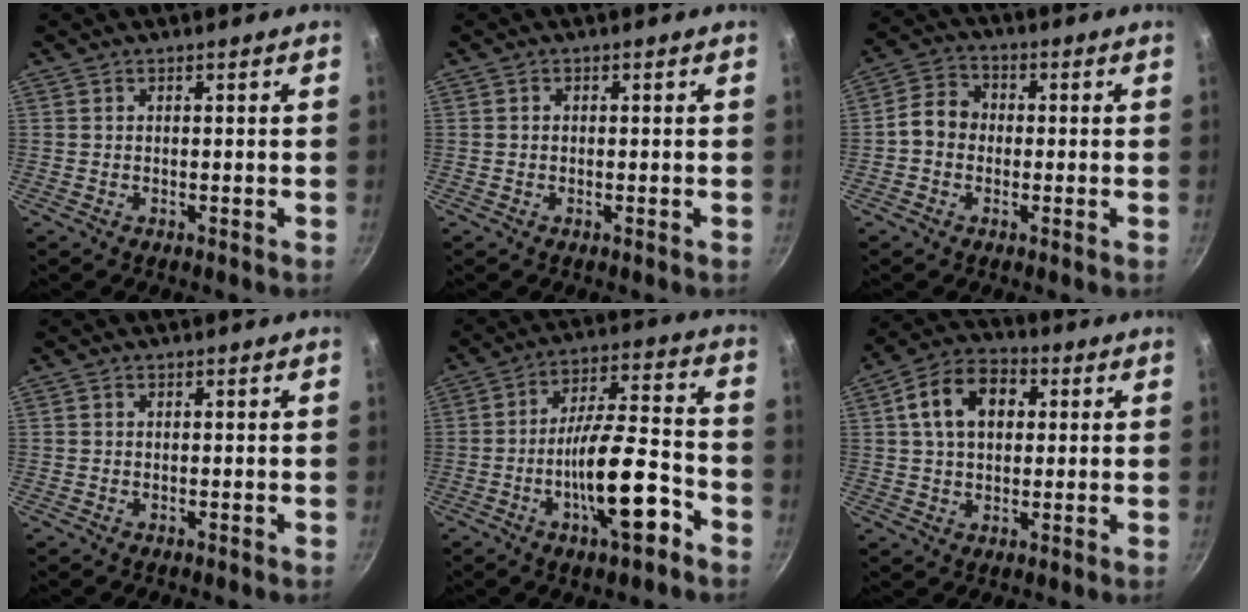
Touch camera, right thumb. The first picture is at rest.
{"total": 0.6, "force": [0.0, 0.5, 0.2], "torque": [-0.003, 0.004, -0.001]}
{"total": 6.3, "force": [-0.6, 5.3, 3.3], "torque": [-0.035, 0.018, -0.028]}
{"total": 0.0}
{"total": 15.5, "force": [-6.6, 4.7, 13.2], "torque": [-0.201, 0.046, -0.110]}
{"total": 12.0, "force": [2.8, 8.3, 8.2], "torque": [-0.117, 0.017, 0.033]}